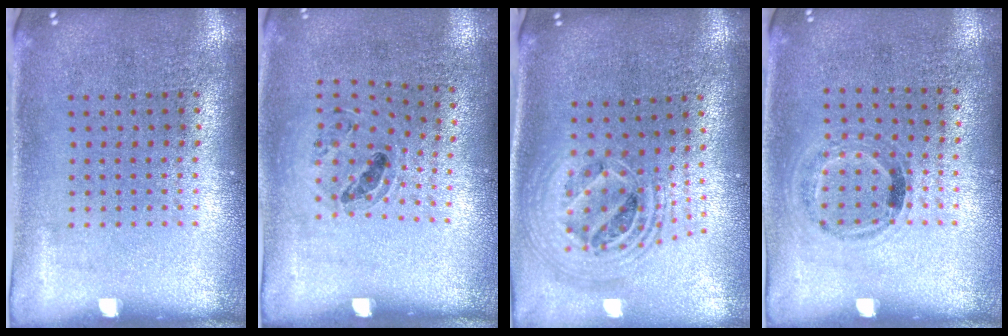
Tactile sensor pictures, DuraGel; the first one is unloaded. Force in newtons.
{"total": 1.0, "press": 0.8, "slide": 0.5}
{"total": 2.2, "press": 1.8, "slide": 1.3}
{"total": 1.1, "press": 0.8, "slide": 0.7}